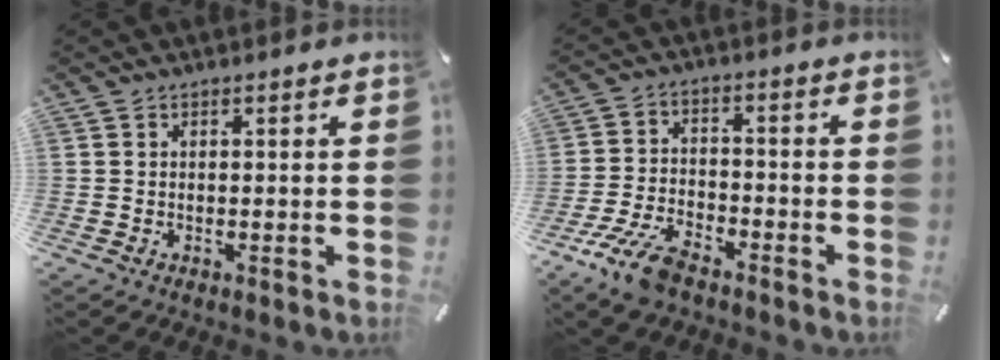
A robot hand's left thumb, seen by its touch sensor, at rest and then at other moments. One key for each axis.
{"total": 9.6, "fx": -6.9, "fy": 3.8, "fz": 5.5, "tx": -0.119, "ty": 0.028, "tz": -0.130}